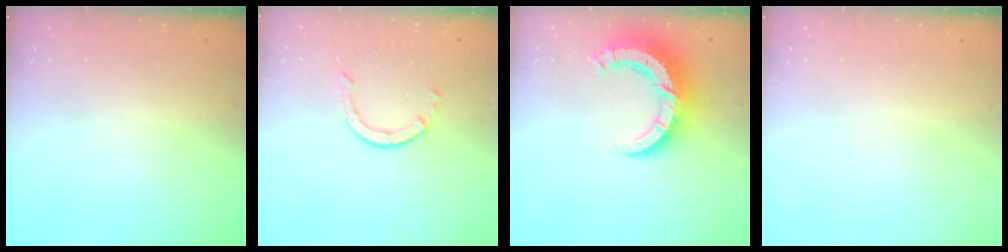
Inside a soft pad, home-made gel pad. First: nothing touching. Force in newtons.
{"total": 2.2, "press": 2.2, "slide": 0.4}
{"total": 11.3, "press": 11.2, "slide": 1.3}
{"total": 0.0}